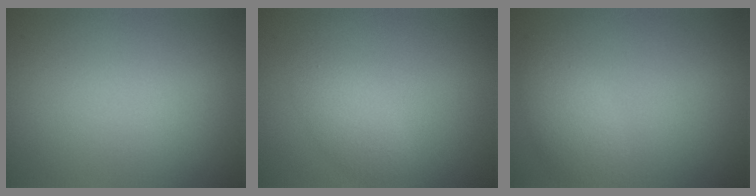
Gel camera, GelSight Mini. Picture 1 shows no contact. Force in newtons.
{"total": 2.1, "press": 2.1, "slide": 0.2}
{"total": 2.5, "press": 2.5, "slide": 0.1}